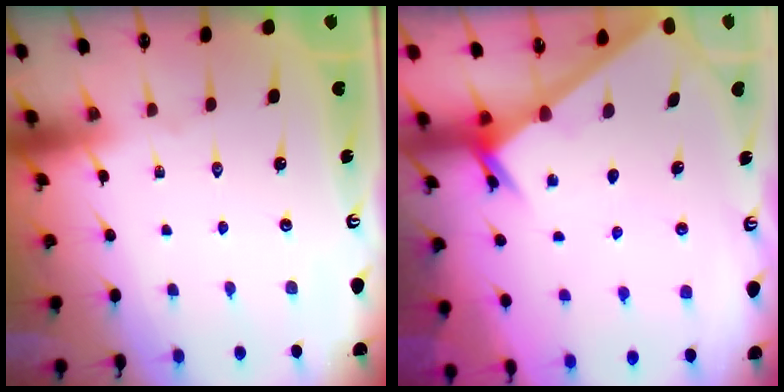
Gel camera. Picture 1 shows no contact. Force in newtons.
{"total": 2.5, "press": 2.5, "slide": 0.2}